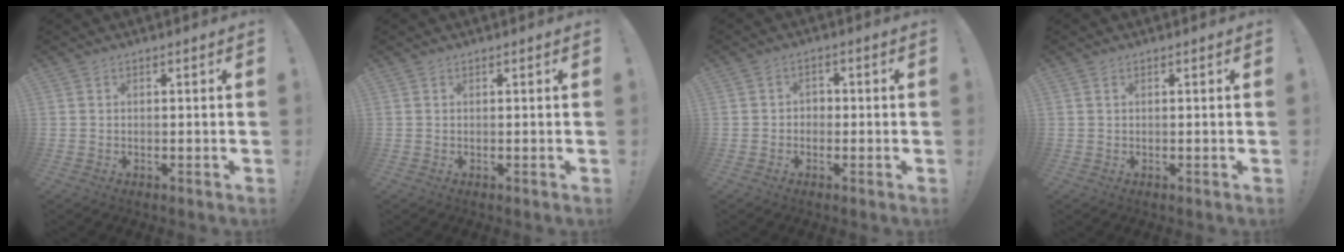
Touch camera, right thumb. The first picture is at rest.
{"total": 0.0}
{"total": 2.4, "force": [-1.1, 2.0, 1.0], "torque": [-0.015, 0.006, -0.020]}
{"total": 0.6, "force": [0.3, 0.2, 0.4], "torque": [-0.009, 0.000, 0.006]}